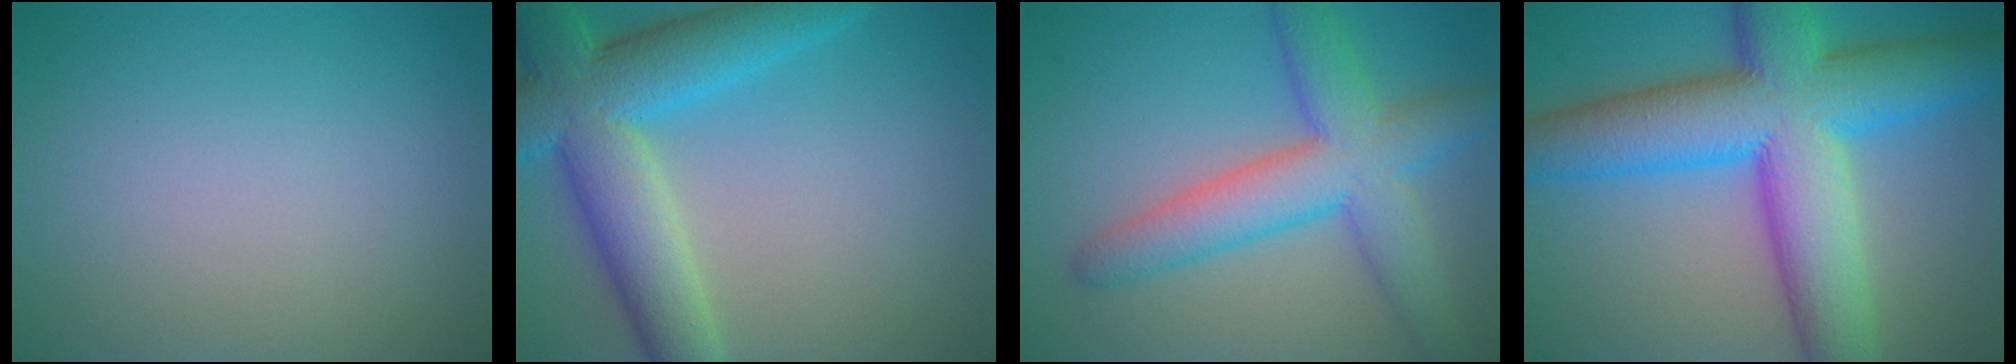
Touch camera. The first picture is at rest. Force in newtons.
{"total": 9.5, "press": 9.5, "slide": 0.4}
{"total": 7.3, "press": 7.3, "slide": 0.3}
{"total": 13.9, "press": 13.9, "slide": 0.2}